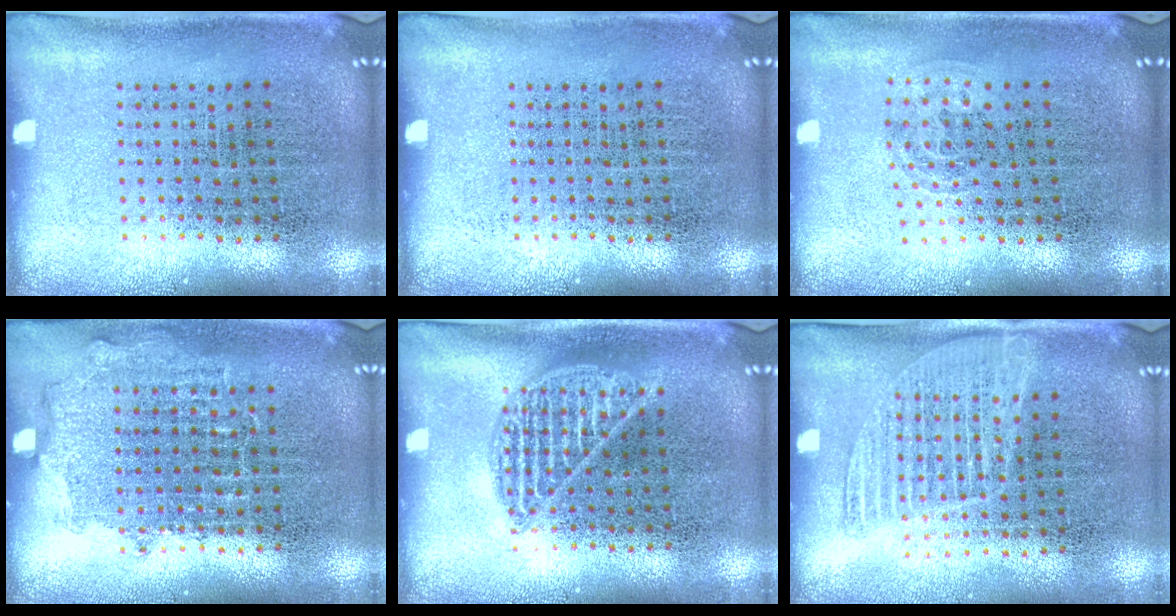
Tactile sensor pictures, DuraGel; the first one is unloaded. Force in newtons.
{"total": 0.0}
{"total": 0.9, "press": 0.6, "slide": 0.7}
{"total": 0.9, "press": 0.8, "slide": 0.4}
{"total": 1.0, "press": 1.0, "slide": 0.1}
{"total": 1.2, "press": 1.1, "slide": 0.5}